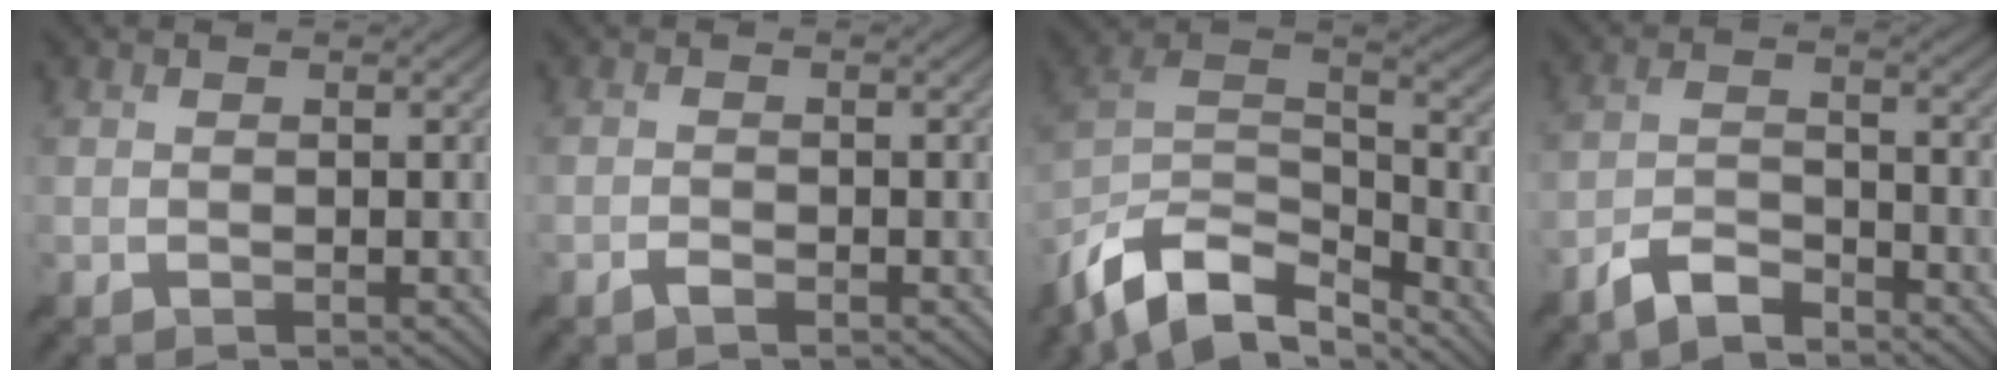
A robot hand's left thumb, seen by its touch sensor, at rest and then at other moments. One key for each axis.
{"total": 1.0, "fx": -0.8, "fy": 0.3, "fz": 0.5, "tx": -0.008, "ty": 0.001, "tz": -0.017}
{"total": 14.3, "fx": -10.5, "fy": 6.3, "fz": 7.4, "tx": -0.197, "ty": -0.009, "tz": -0.181}
{"total": 5.0, "fx": -4.2, "fy": 1.3, "fz": 2.3, "tx": -0.047, "ty": 0.000, "tz": -0.091}